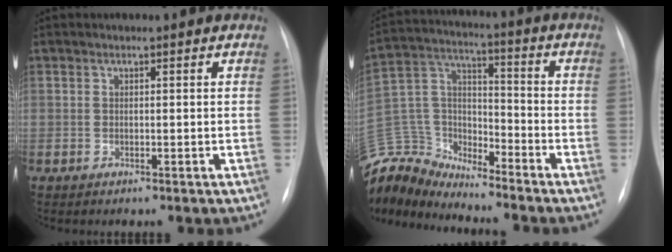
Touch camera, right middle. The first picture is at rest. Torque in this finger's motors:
{"motor_torque": [-0.23, -0.44, -0.01, -0.06]}